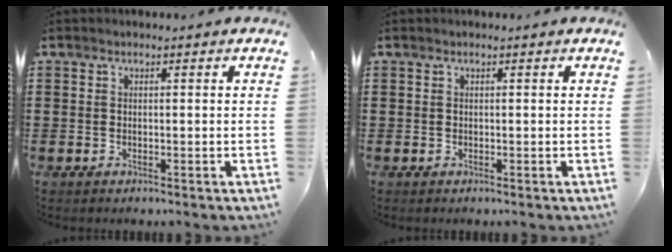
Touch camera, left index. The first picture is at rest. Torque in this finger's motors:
{"motor_torque": [0.00, 0.00, 0.00, 0.00]}